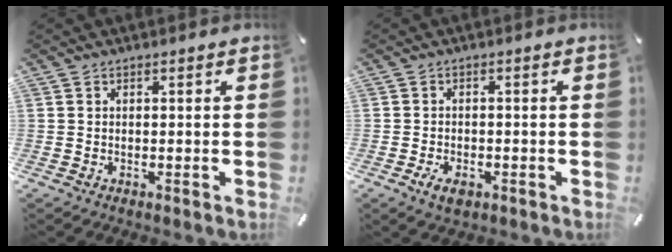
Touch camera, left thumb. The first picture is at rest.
{"total": 3.2, "force": [-1.6, 1.9, 2.0], "torque": [-0.040, 0.004, -0.029]}